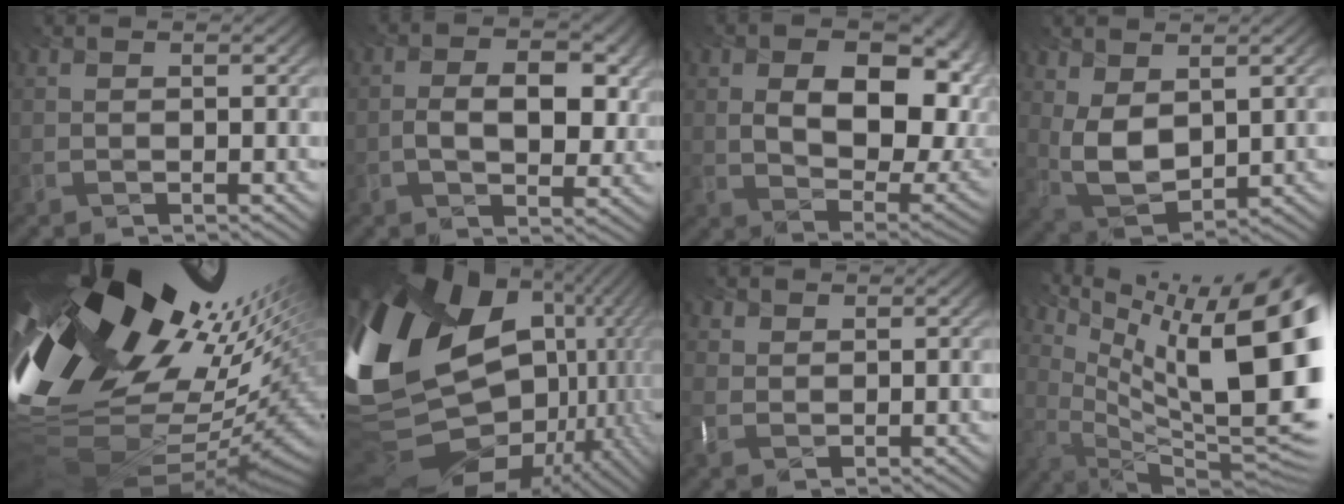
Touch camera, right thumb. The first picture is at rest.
{"total": 6.1, "force": [-1.0, 3.5, 4.9], "torque": [-0.097, -0.016, -0.003]}
{"total": 13.5, "force": [1.9, 7.7, 10.9], "torque": [-0.192, -0.013, 0.055]}
{"total": 6.8, "force": [0.9, 3.9, 5.5], "torque": [-0.175, -0.013, 0.046]}
{"total": 17.1, "force": [2.7, 9.5, 14.0], "torque": [-0.286, -0.047, 0.095]}
{"total": 19.3, "force": [-2.6, 13.7, 13.4], "torque": [-0.283, -0.086, 0.005]}
{"total": 1.2, "force": [0.5, 1.0, -0.3], "torque": [-0.023, -0.006, 0.037]}
{"total": 15.1, "force": [3.6, 6.0, 13.4], "torque": [-0.225, 0.006, 0.088]}